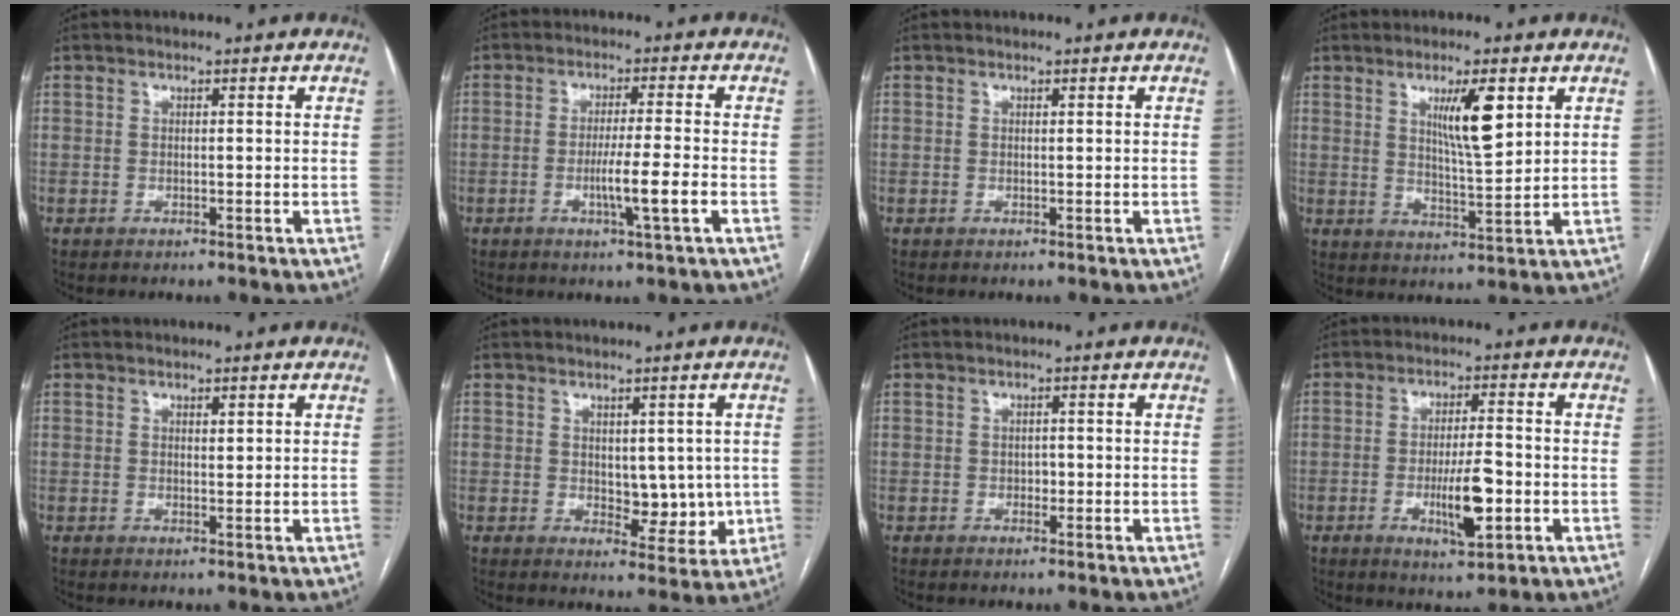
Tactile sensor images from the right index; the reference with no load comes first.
{"total": 5.9, "force": [-1.8, -0.7, 5.6], "torque": [-0.096, -0.011, -0.032]}
{"total": 0.0}
{"total": 7.6, "force": [3.2, 1.0, 6.9], "torque": [-0.118, -0.007, 0.056]}
{"total": 0.8, "force": [0.5, 0.3, 0.6], "torque": [-0.010, -0.003, 0.008]}
{"total": 5.8, "force": [0.2, 3.5, 4.6], "torque": [-0.048, -0.003, 0.015]}
{"total": 1.0, "force": [-0.2, 0.7, 0.6], "torque": [-0.007, 0.003, -0.003]}
{"total": 7.9, "force": [-2.2, 1.5, 7.4], "torque": [-0.127, -0.008, -0.033]}